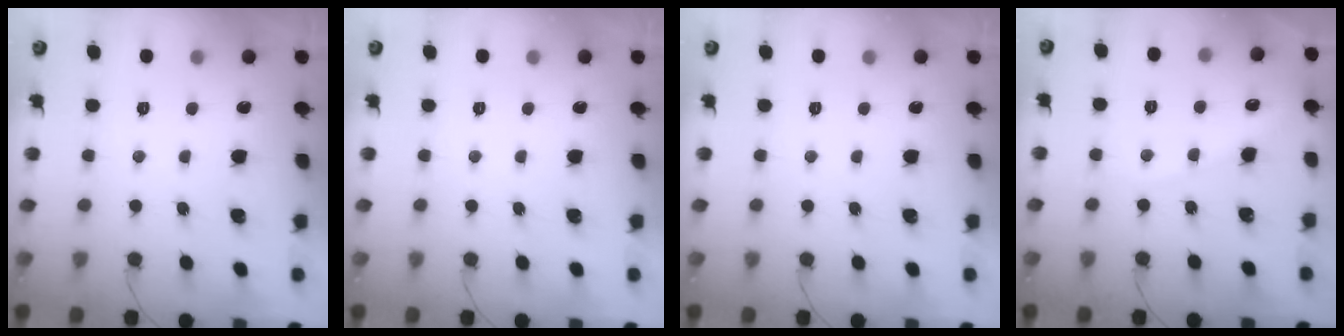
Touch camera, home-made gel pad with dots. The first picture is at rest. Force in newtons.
{"total": 0.0}
{"total": 0.0}
{"total": 2.6, "press": 2.6, "slide": 0.4}